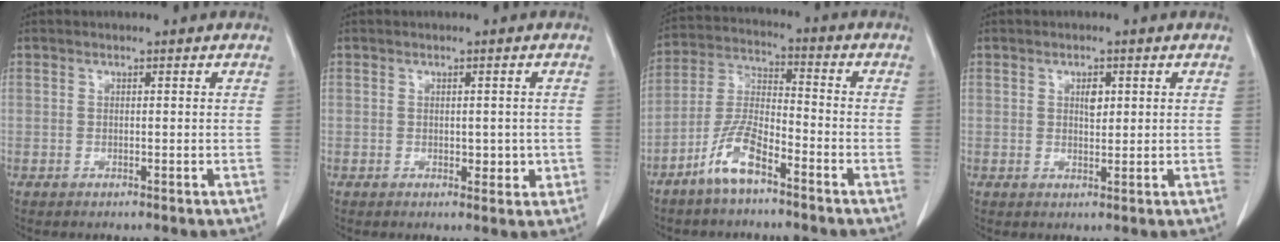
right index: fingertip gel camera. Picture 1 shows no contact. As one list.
[{"total": 2.7, "force": [-0.1, 1.8, 2.1], "torque": [-0.021, 0.002, 0.005]}, {"total": 8.4, "force": [-5.3, 2.1, 6.2], "torque": [-0.135, -0.001, -0.108]}, {"total": 2.1, "force": [0.7, 1.0, 1.6], "torque": [-0.026, -0.003, 0.013]}]